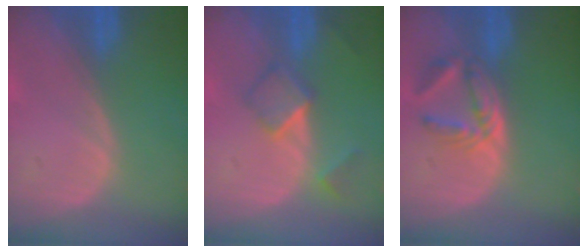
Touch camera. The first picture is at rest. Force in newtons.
{"total": 5.4, "press": 4.7, "slide": 2.5}
{"total": 5.8, "press": 5.2, "slide": 2.6}